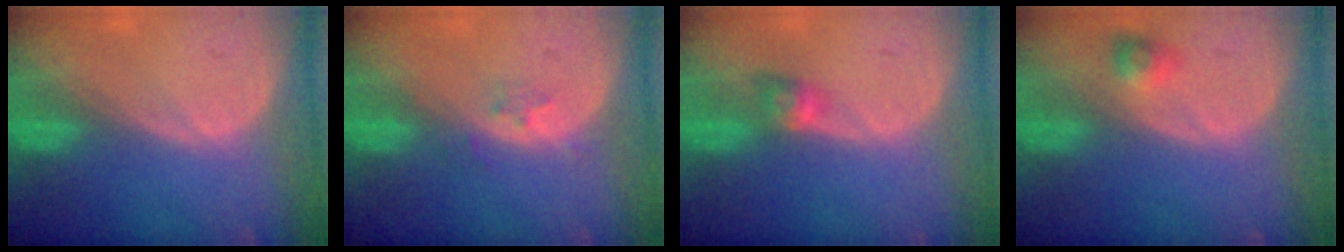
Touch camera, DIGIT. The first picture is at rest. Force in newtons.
{"total": 2.1, "press": 1.8, "slide": 1.2}
{"total": 2.9, "press": 2.5, "slide": 1.5}
{"total": 2.6, "press": 2.4, "slide": 1.0}